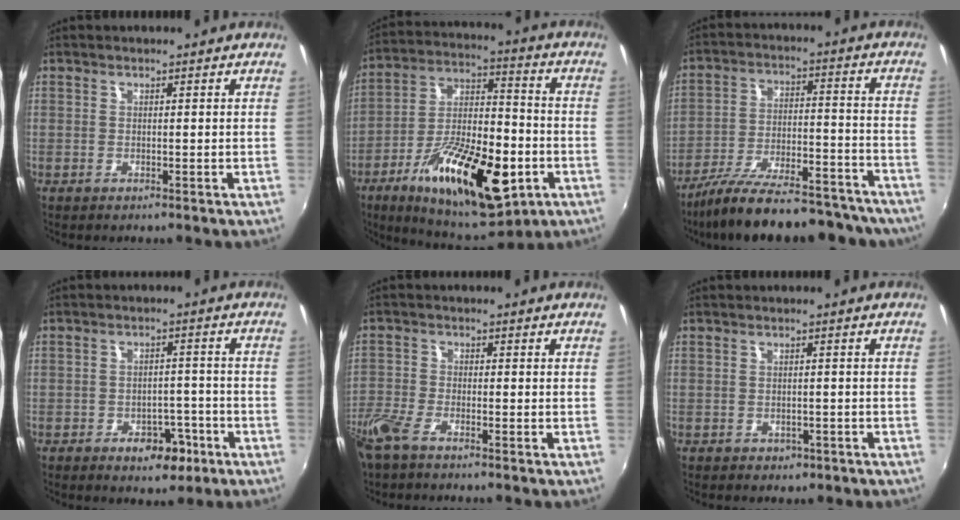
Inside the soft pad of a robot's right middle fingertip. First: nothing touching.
{"total": 23.9, "force": [-10.2, 9.2, 19.6], "torque": [-0.338, -0.022, -0.152]}
{"total": 25.4, "force": [-21.7, 6.5, 11.6], "torque": [-0.200, -0.021, -0.296]}
{"total": 5.7, "force": [-3.3, 3.3, 3.2], "torque": [-0.051, 0.010, -0.033]}
{"total": 6.0, "force": [-4.6, 1.8, 3.5], "torque": [-0.094, -0.016, -0.099]}
{"total": 2.2, "force": [-1.3, 1.5, 0.9], "torque": [-0.018, -0.007, -0.011]}